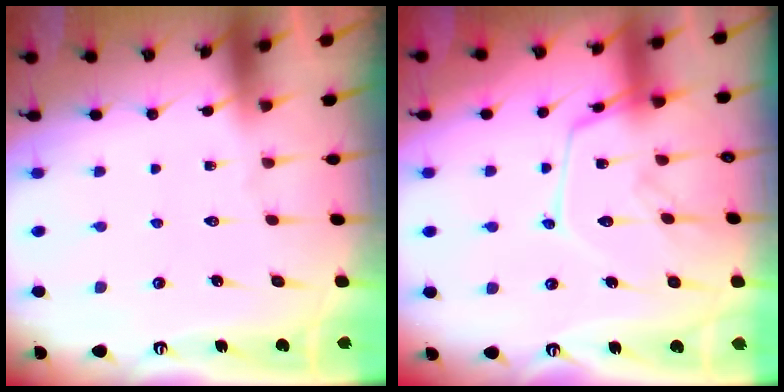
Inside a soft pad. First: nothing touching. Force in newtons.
{"total": 14.5, "press": 14.5, "slide": 0.9}